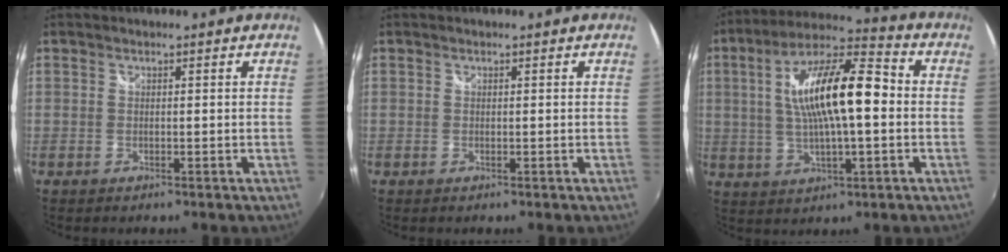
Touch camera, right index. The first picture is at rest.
{"total": 0.0}
{"total": 16.7, "force": [0.9, 4.9, 16.0], "torque": [-0.289, 0.018, 0.011]}